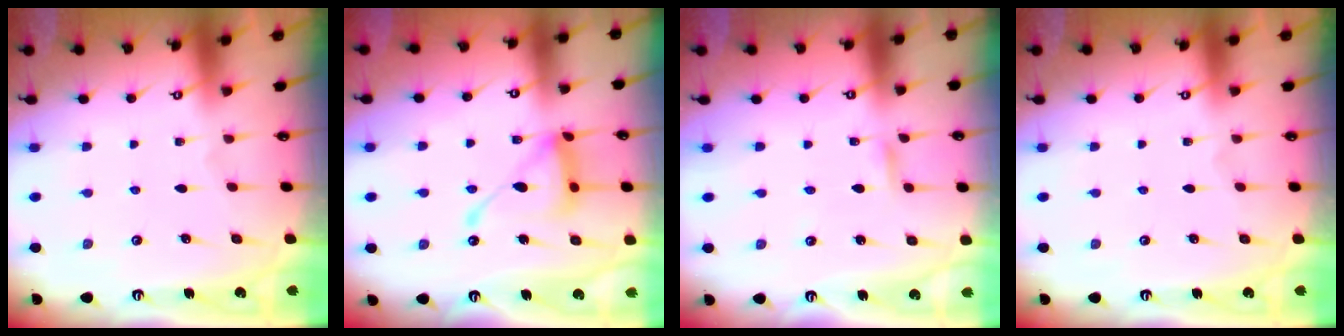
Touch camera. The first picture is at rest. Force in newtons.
{"total": 15.9, "press": 15.9, "slide": 1.4}
{"total": 2.4, "press": 2.4, "slide": 0.2}
{"total": 0.0}